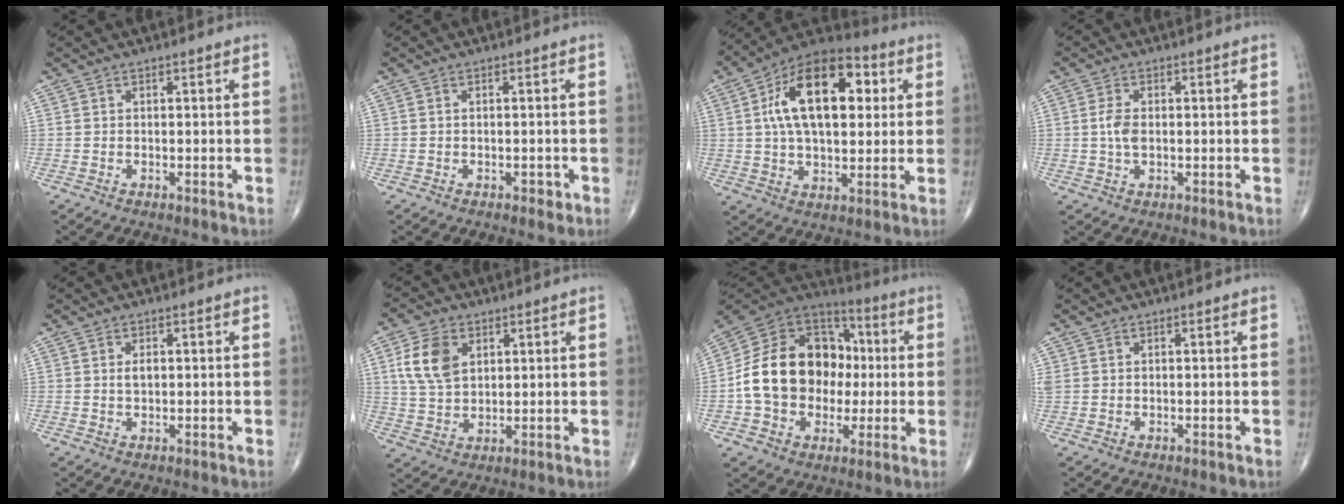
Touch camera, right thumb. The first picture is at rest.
{"total": 1.3, "force": [-0.6, 0.8, 0.8], "torque": [-0.009, 0.001, -0.007]}
{"total": 20.1, "force": [4.5, 10.9, 16.2], "torque": [-0.239, 0.016, 0.065]}
{"total": 3.3, "force": [0.1, 1.8, 2.7], "torque": [-0.059, 0.002, 0.000]}
{"total": 1.8, "force": [0.4, 1.1, 1.4], "torque": [-0.022, -0.002, 0.007]}
{"total": 9.3, "force": [3.2, 6.2, 6.1], "torque": [-0.107, -0.009, 0.065]}
{"total": 21.5, "force": [-0.7, 16.7, 13.4], "torque": [-0.197, 0.038, -0.009]}
{"total": 1.3, "force": [0.4, 1.1, 0.5], "torque": [-0.014, 0.009, 0.010]}